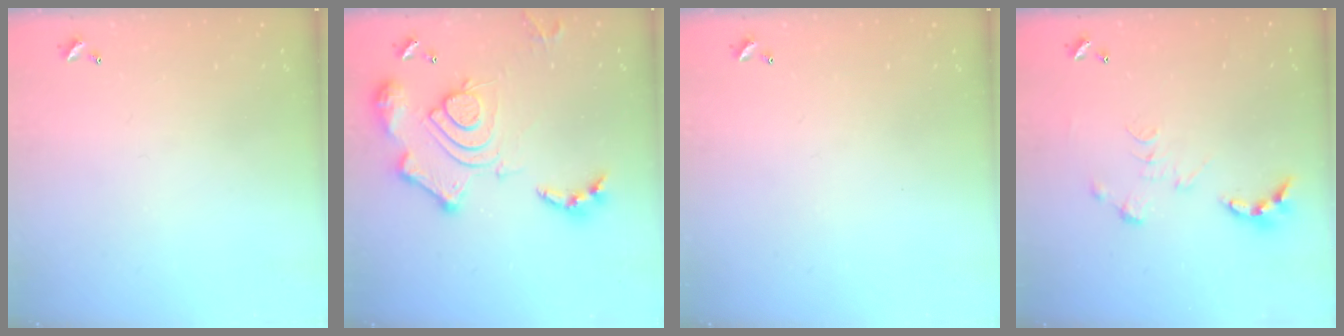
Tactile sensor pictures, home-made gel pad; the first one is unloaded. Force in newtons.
{"total": 19.7, "press": 19.6, "slide": 1.8}
{"total": 0.0}
{"total": 0.0}